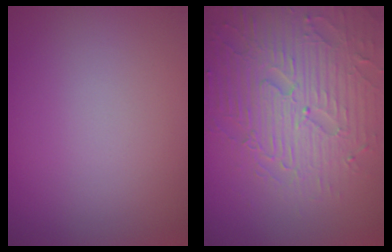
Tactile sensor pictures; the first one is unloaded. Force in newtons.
{"total": 7.0, "press": 5.7, "slide": 4.1}